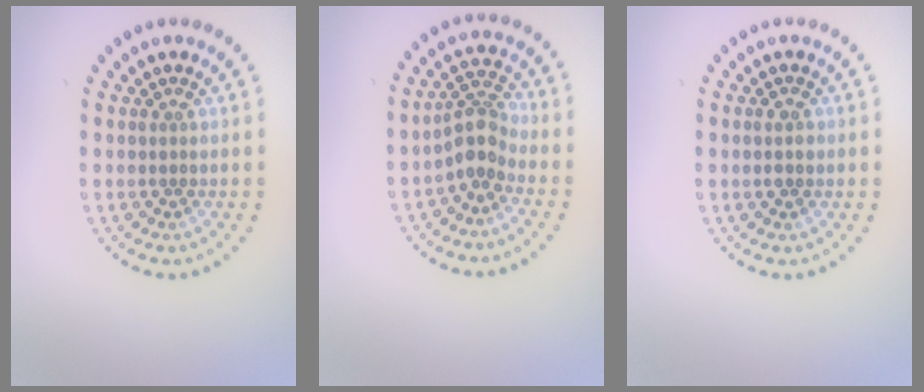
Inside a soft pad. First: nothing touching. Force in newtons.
{"total": 2.9, "press": 2.3, "slide": 1.8}
{"total": 1.7, "press": 1.6, "slide": 0.2}